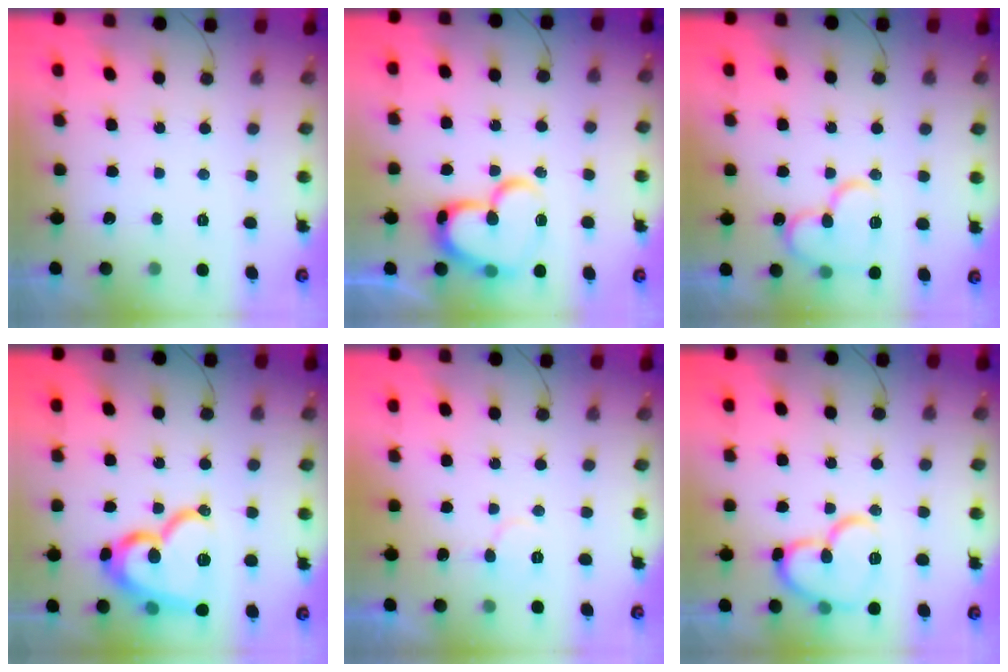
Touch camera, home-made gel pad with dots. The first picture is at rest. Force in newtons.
{"total": 19.0, "press": 18.9, "slide": 2.0}
{"total": 13.1, "press": 13.1, "slide": 1.2}
{"total": 19.8, "press": 19.7, "slide": 2.0}
{"total": 5.9, "press": 5.9, "slide": 0.7}
{"total": 13.8, "press": 13.7, "slide": 1.5}